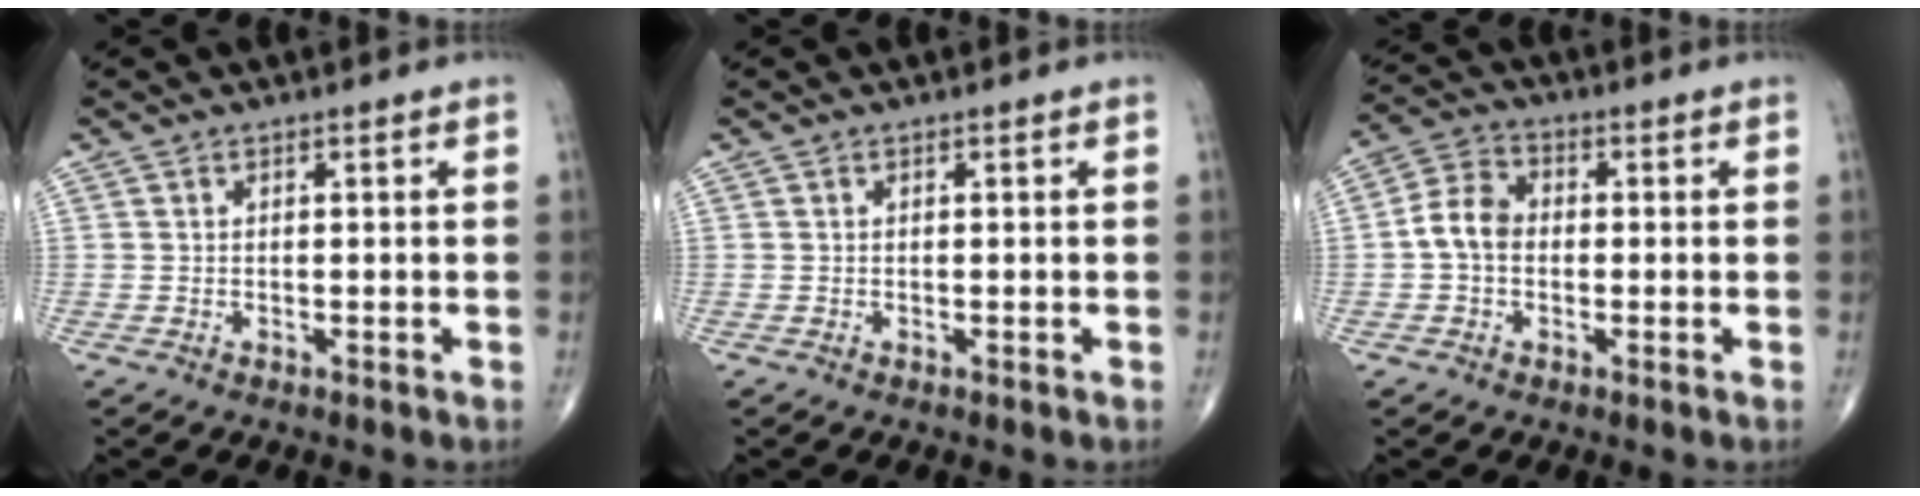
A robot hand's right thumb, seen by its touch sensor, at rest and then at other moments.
{"total": 0.0}
{"total": 6.6, "force": [-0.6, 5.0, 4.2], "torque": [-0.073, 0.023, -0.023]}